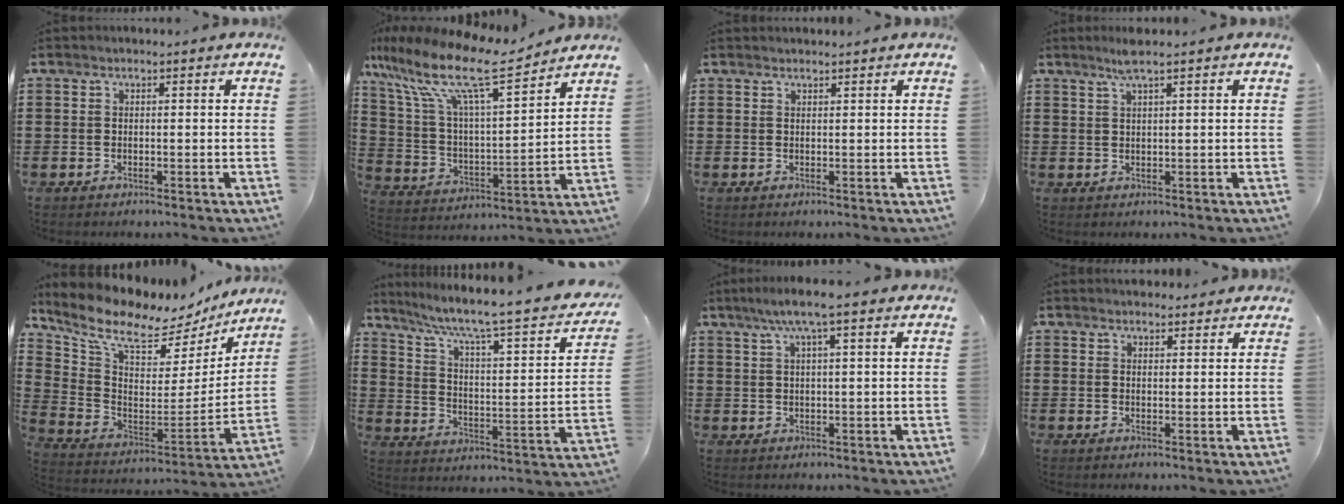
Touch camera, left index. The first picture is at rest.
{"total": 13.1, "force": [9.5, 2.4, 8.6], "torque": [-0.207, -0.053, 0.158]}
{"total": 0.9, "force": [0.9, 0.0, 0.1], "torque": [-0.005, -0.002, 0.018]}
{"total": 2.9, "force": [2.0, 0.0, 2.1], "torque": [-0.046, 0.003, 0.035]}
{"total": 8.9, "force": [7.3, 2.8, 4.3], "torque": [-0.113, -0.061, 0.122]}
{"total": 6.4, "force": [4.6, 0.2, 4.4], "torque": [-0.105, -0.042, 0.065]}
{"total": 5.4, "force": [3.3, 0.3, 4.2], "torque": [-0.088, 0.007, 0.057]}
{"total": 2.3, "force": [2.2, 0.5, 0.1], "torque": [-0.007, 0.001, 0.043]}